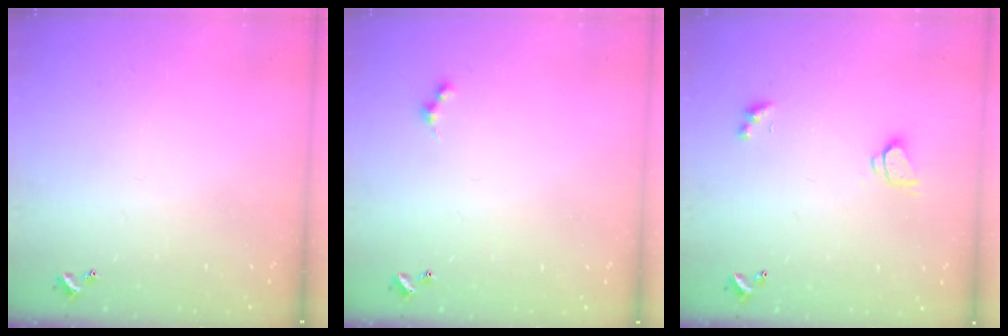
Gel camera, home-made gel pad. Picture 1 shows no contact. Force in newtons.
{"total": 1.5, "press": 1.5, "slide": 0.3}
{"total": 1.9, "press": 1.8, "slide": 0.3}